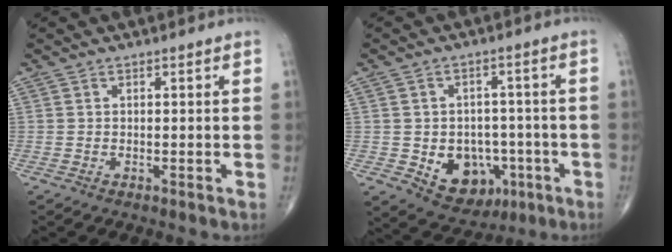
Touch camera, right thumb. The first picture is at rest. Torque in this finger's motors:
{"motor_torque": [-0.02, 0.18, 0.35, 0.22, 0.03]}